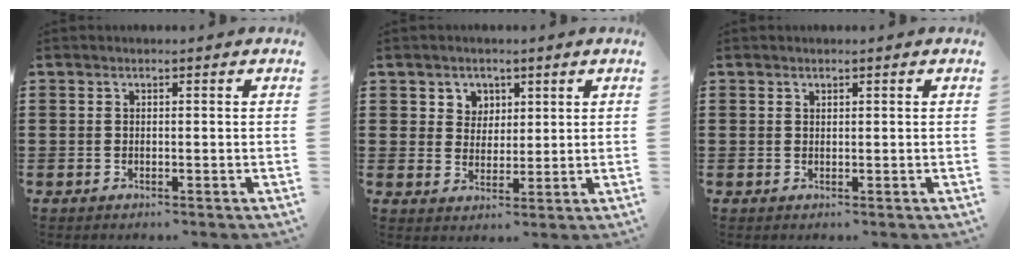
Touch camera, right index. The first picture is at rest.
{"total": 3.6, "force": [1.8, 3.1, 0.2], "torque": [-0.021, 0.013, 0.032]}
{"total": 0.6, "force": [0.4, 0.4, 0.1], "torque": [-0.003, 0.002, 0.008]}